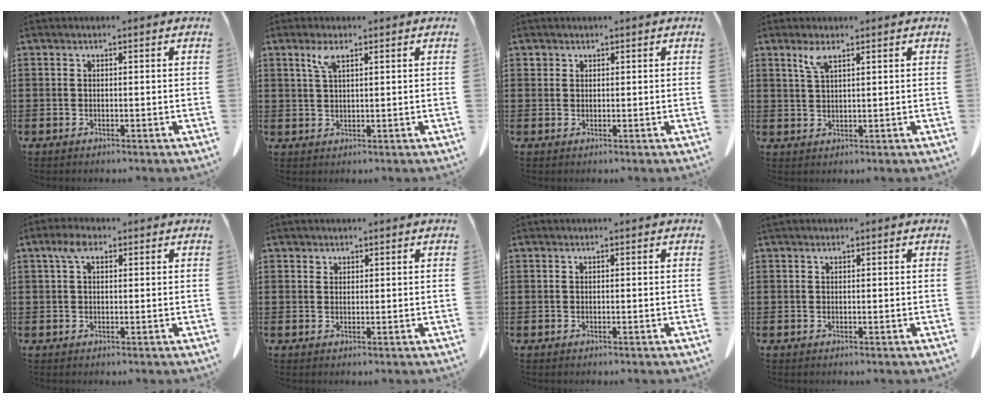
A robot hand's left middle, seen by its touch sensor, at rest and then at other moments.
{"total": 3.0, "force": [1.8, 0.7, 2.3], "torque": [-0.053, 0.002, 0.032]}
{"total": 0.7, "force": [0.6, 0.4, 0.0], "torque": [-0.003, -0.002, 0.012]}
{"total": 3.0, "force": [2.0, 0.5, 2.2], "torque": [-0.050, 0.001, 0.036]}
{"total": 3.4, "force": [1.4, 1.6, 2.7], "torque": [-0.061, 0.009, 0.023]}
{"total": 1.1, "force": [0.9, 0.5, 0.0], "torque": [-0.004, 0.000, 0.019]}
{"total": 0.0}
{"total": 0.0}